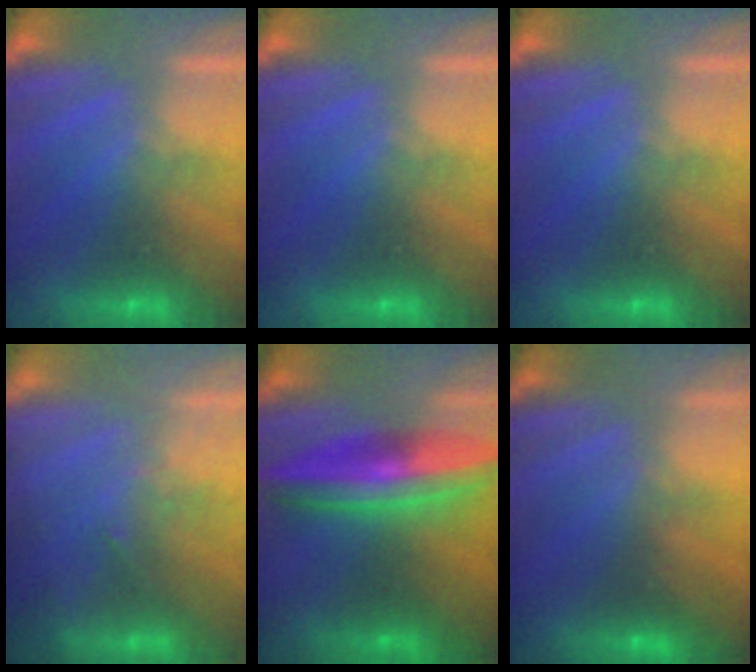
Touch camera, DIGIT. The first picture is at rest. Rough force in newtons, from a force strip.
{"total": 0.0}
{"total": 0.0}
{"total": 2.7}
{"total": 7.2}
{"total": 4.6}